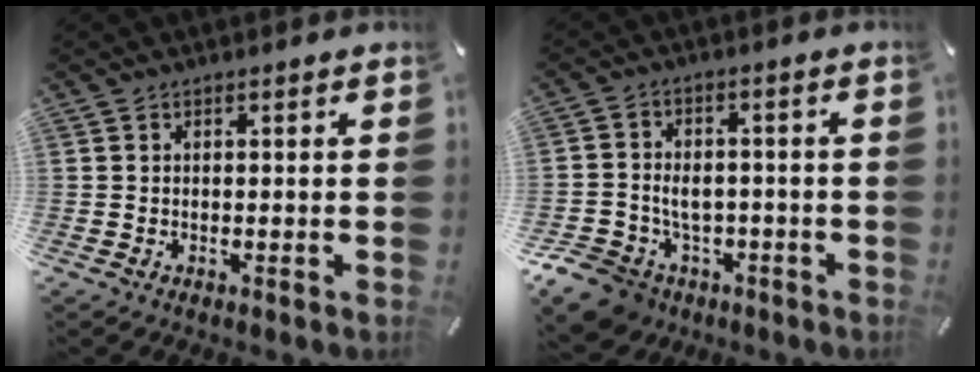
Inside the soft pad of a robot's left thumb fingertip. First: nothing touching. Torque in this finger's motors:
{"motor_torque": [0.84, 2.50, 0.34, 0.28, 0.10]}